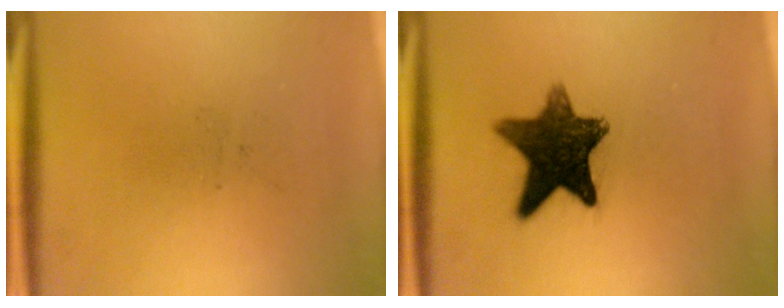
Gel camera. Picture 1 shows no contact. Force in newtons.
{"total": 11.7}